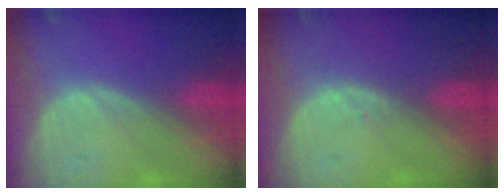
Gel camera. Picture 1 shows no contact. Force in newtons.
{"total": 0.7, "press": 0.5, "slide": 0.5}